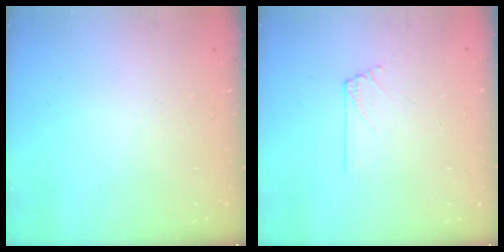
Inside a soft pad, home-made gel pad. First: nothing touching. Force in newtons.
{"total": 3.9, "press": 3.8, "slide": 0.6}